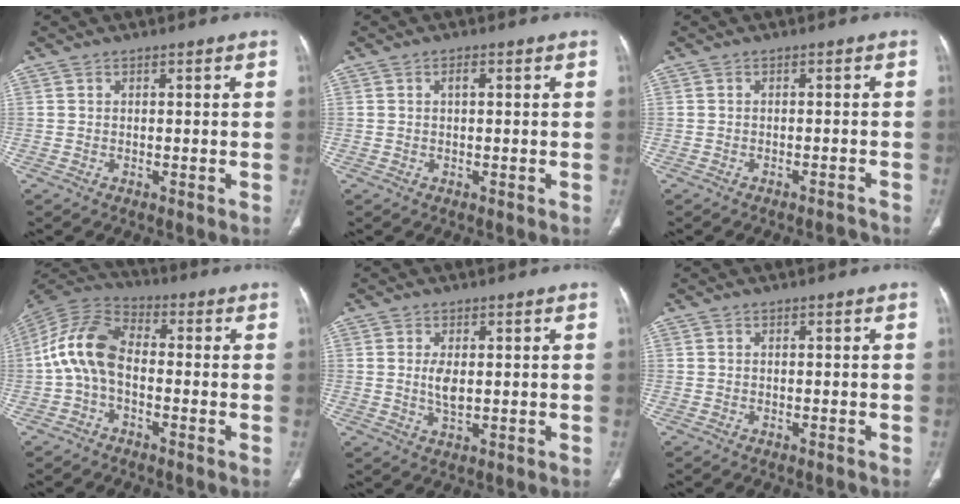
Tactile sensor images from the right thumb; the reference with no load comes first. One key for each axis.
{"total": 1.3, "fx": 0.4, "fy": 0.3, "fz": 1.2, "tx": -0.023, "ty": 0.001, "tz": 0.006}
{"total": 2.2, "fx": -2.2, "fy": 0.3, "fz": 0.5, "tx": -0.009, "ty": 0.017, "tz": -0.025}
{"total": 11.1, "fx": -1.4, "fy": 6.6, "fz": 8.8, "tx": -0.175, "ty": 0.034, "tz": -0.040}
{"total": 3.5, "fx": 0.4, "fy": 1.4, "fz": 3.2, "tx": -0.067, "ty": -0.010, "tz": 0.012}
{"total": 0.6, "fx": -0.5, "fy": 0.1, "fz": 0.2, "tx": -0.005, "ty": 0.003, "tz": -0.007}